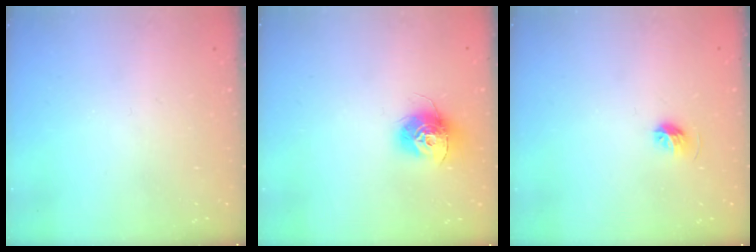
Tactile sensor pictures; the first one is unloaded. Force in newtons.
{"total": 12.1, "press": 12.1, "slide": 0.8}
{"total": 5.4, "press": 5.2, "slide": 1.2}